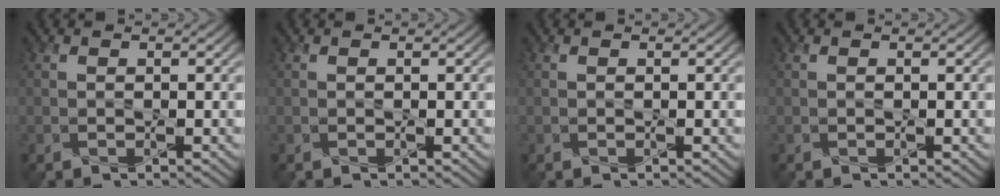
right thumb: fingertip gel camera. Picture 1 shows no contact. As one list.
[{"total": 0.0}, {"total": 0.0}, {"total": 0.0}]